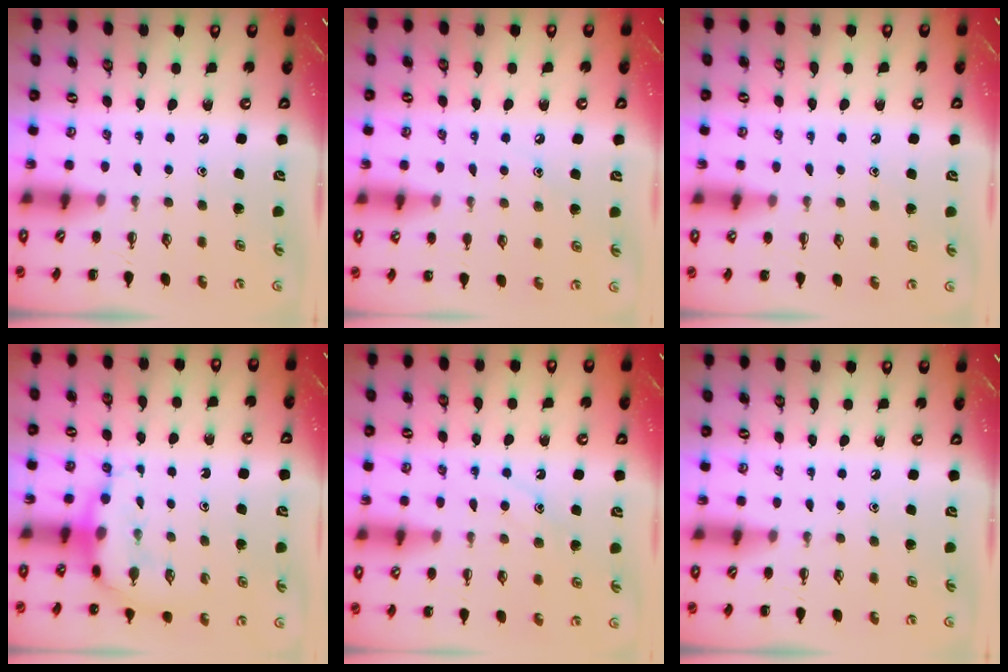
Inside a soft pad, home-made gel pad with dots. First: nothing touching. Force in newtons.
{"total": 6.7, "press": 6.5, "slide": 1.7}
{"total": 6.0, "press": 5.8, "slide": 1.6}
{"total": 7.3, "press": 7.1, "slide": 2.0}
{"total": 10.3, "press": 10.2, "slide": 0.8}
{"total": 0.0}